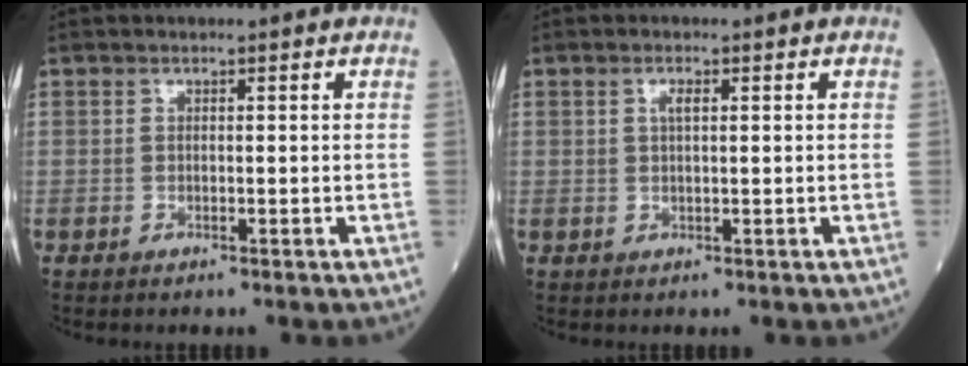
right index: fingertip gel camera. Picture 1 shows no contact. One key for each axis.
{"total": 1.4, "fx": 0.5, "fy": 0.4, "fz": 1.3, "tx": -0.025, "ty": 0.002, "tz": 0.009}